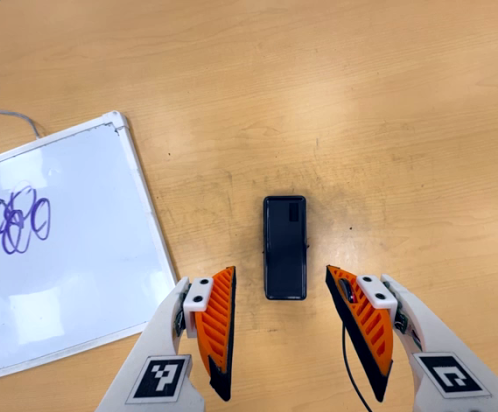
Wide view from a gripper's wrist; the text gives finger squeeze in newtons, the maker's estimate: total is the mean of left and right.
{"total": 0.0}